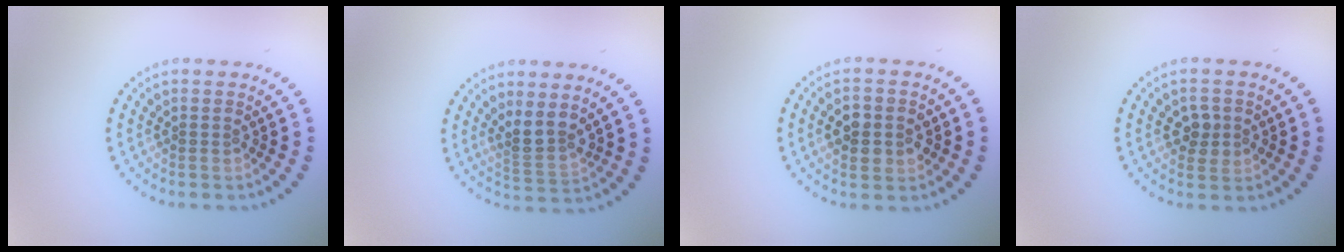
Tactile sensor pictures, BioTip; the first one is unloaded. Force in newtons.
{"total": 2.4, "press": 1.9, "slide": 1.4}
{"total": 3.0, "press": 3.0, "slide": 0.3}
{"total": 2.0, "press": 2.0, "slide": 0.4}